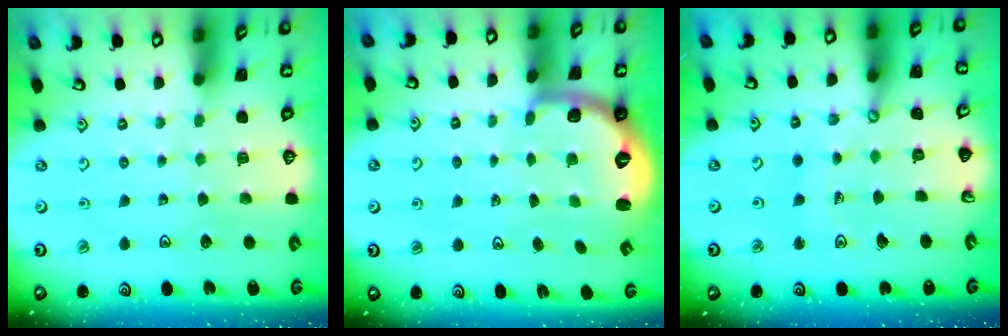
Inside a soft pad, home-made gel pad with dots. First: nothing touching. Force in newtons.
{"total": 2.5, "press": 2.0, "slide": 1.5}
{"total": 8.5, "press": 8.5, "slide": 0.7}